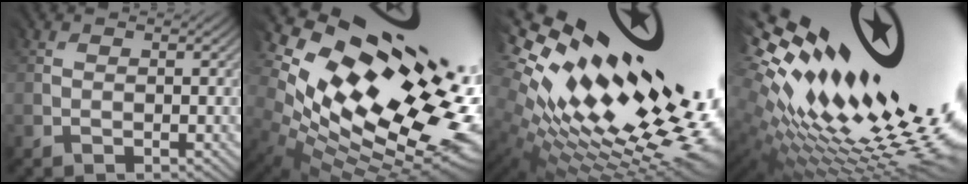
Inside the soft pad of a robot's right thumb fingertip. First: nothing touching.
{"total": 17.8, "force": [3.6, 9.8, 14.4], "torque": [-0.272, 0.006, 0.096]}
{"total": 18.2, "force": [4.6, 8.3, 15.6], "torque": [-0.296, 0.002, 0.126]}
{"total": 19.7, "force": [4.8, 8.0, 17.4], "torque": [-0.297, -0.009, 0.120]}